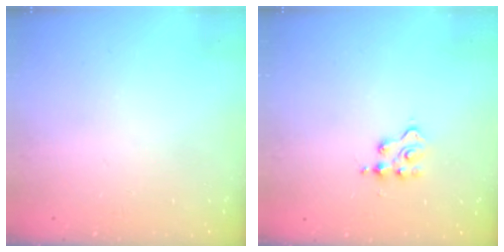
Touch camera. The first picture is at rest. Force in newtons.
{"total": 3.3, "press": 3.3, "slide": 0.4}